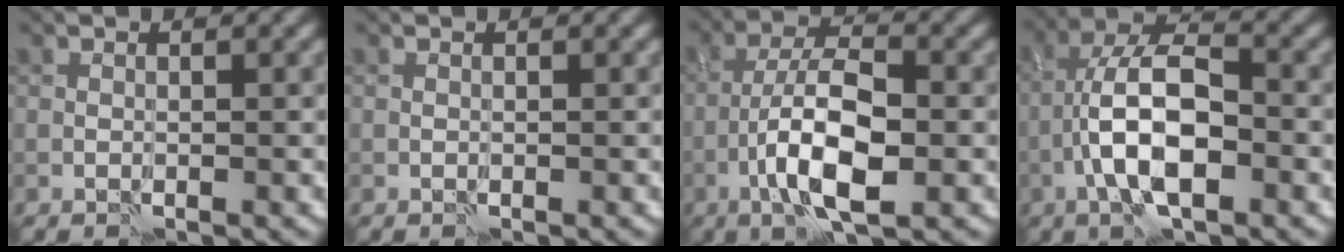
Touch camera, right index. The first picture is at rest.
{"total": 0.0}
{"total": 7.4, "force": [-2.5, 2.7, 6.4], "torque": [-0.116, 0.009, -0.049]}
{"total": 7.6, "force": [-2.2, 3.2, 6.5], "torque": [-0.120, 0.016, -0.044]}